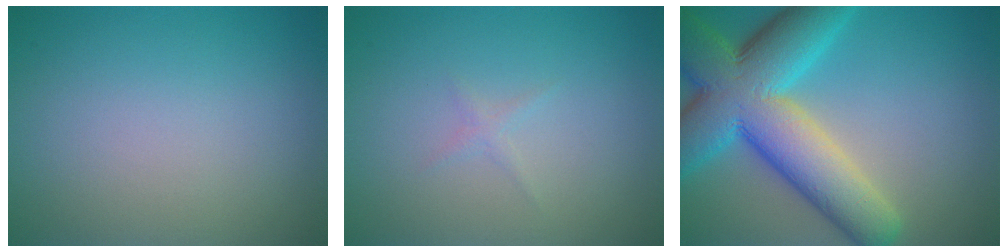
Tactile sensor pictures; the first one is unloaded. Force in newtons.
{"total": 0.6, "press": 0.6, "slide": 0.0}
{"total": 12.5, "press": 12.5, "slide": 0.4}